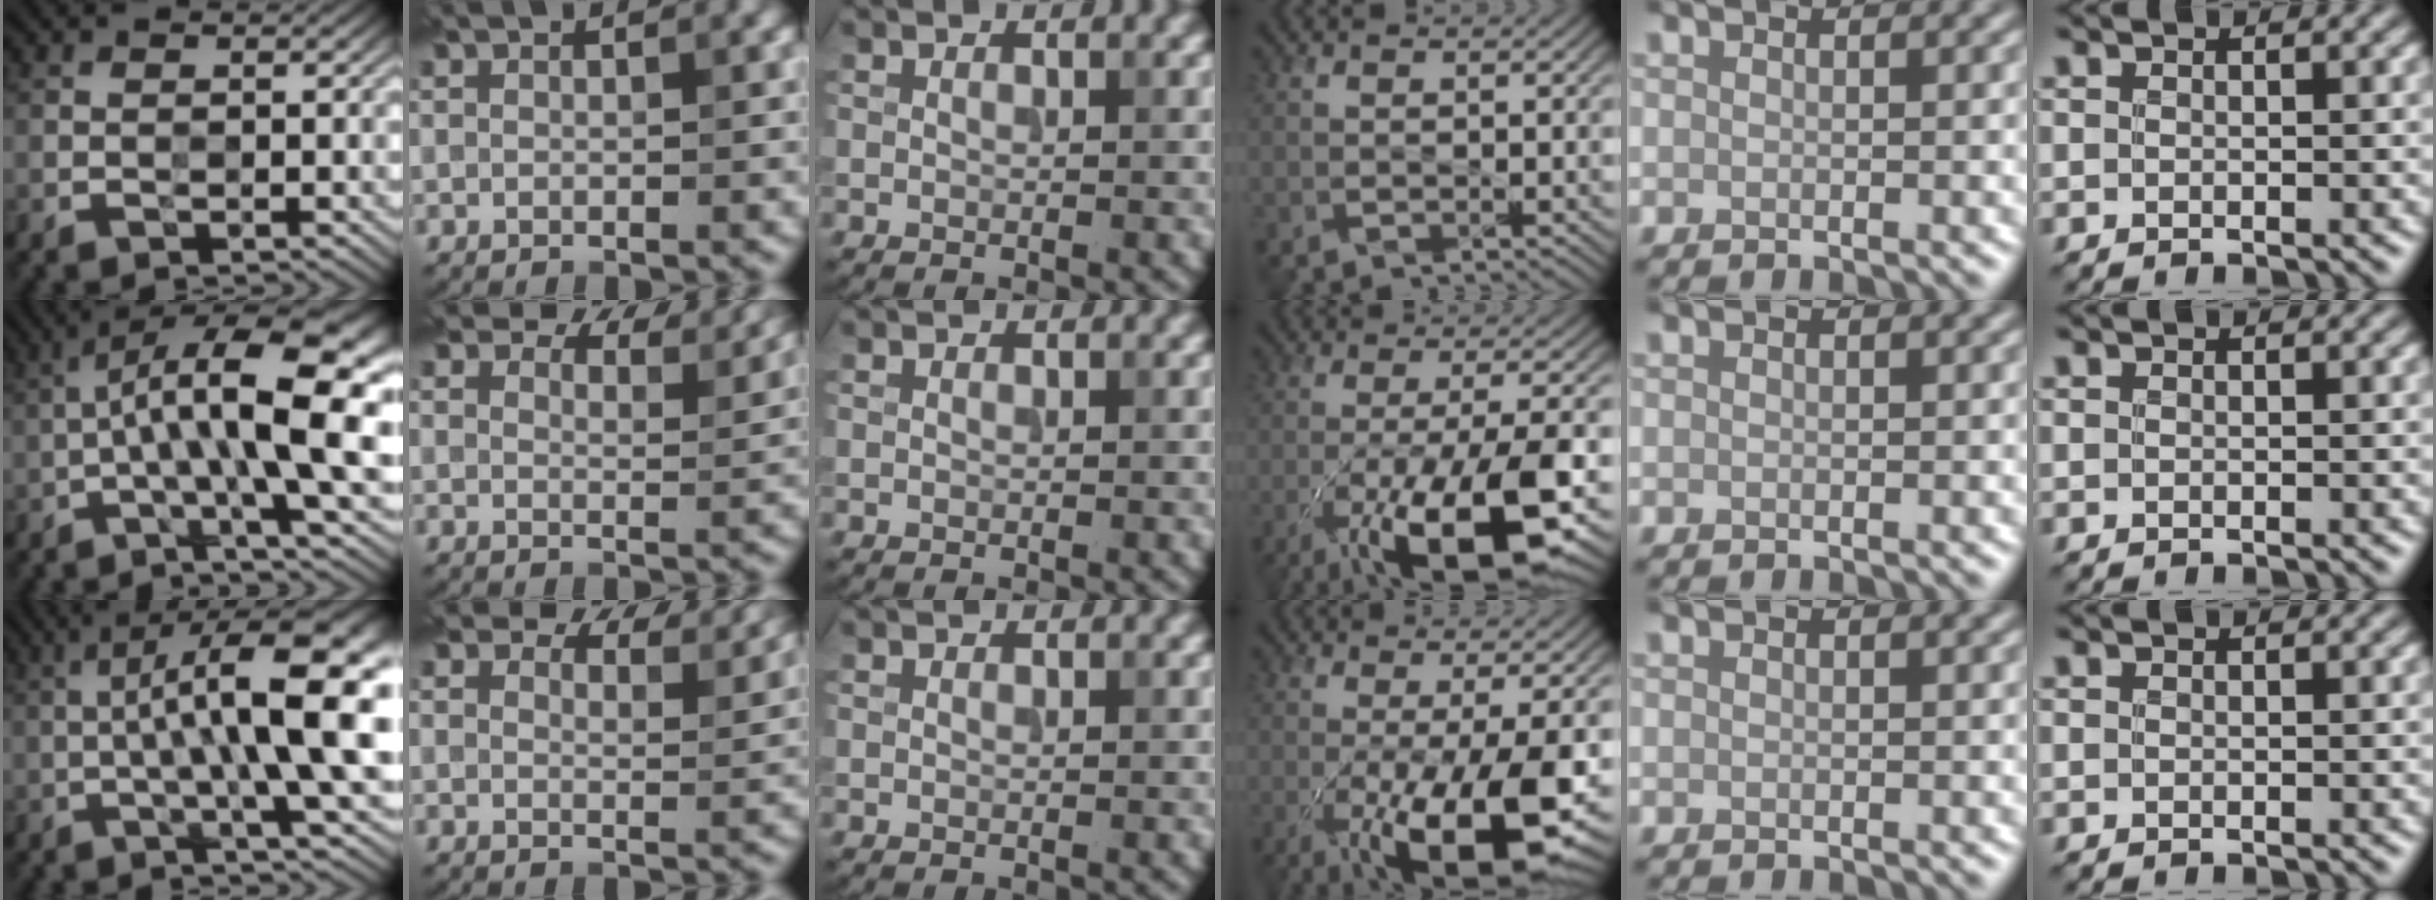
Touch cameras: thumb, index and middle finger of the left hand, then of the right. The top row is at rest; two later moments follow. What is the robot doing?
{"motion": "wipe", "object": "bowl"}